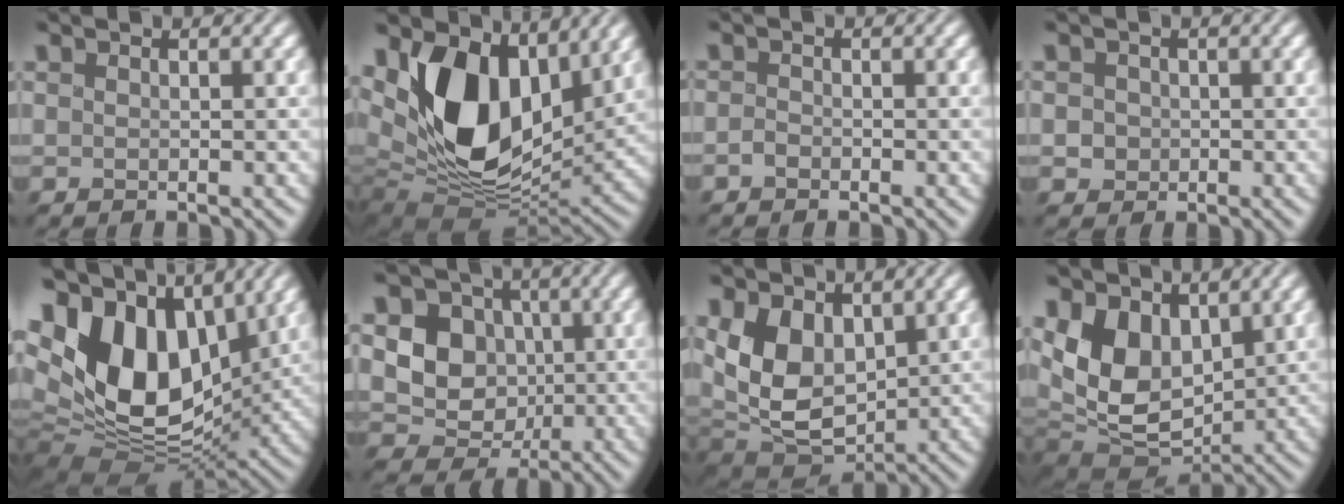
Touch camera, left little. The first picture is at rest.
{"total": 13.5, "force": [3.8, 8.6, 9.6], "torque": [-0.170, -0.008, 0.062]}
{"total": 1.1, "force": [-1.0, 0.4, 0.2], "torque": [0.000, -0.002, -0.025]}
{"total": 1.6, "force": [-0.4, 1.5, 0.5], "torque": [-0.004, -0.001, -0.001]}
{"total": 16.6, "force": [2.9, 10.9, 12.2], "torque": [-0.245, 0.001, 0.048]}
{"total": 8.9, "force": [1.0, 7.9, 4.0], "torque": [-0.063, 0.016, -0.007]}
{"total": 7.9, "force": [1.4, 5.4, 5.6], "torque": [-0.122, -0.013, 0.020]}
{"total": 9.4, "force": [1.7, 6.5, 6.6], "torque": [-0.138, -0.012, 0.026]}